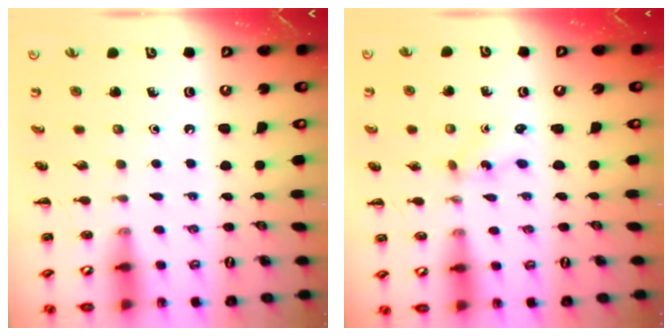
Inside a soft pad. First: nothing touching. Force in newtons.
{"total": 2.7, "press": 2.6, "slide": 0.8}